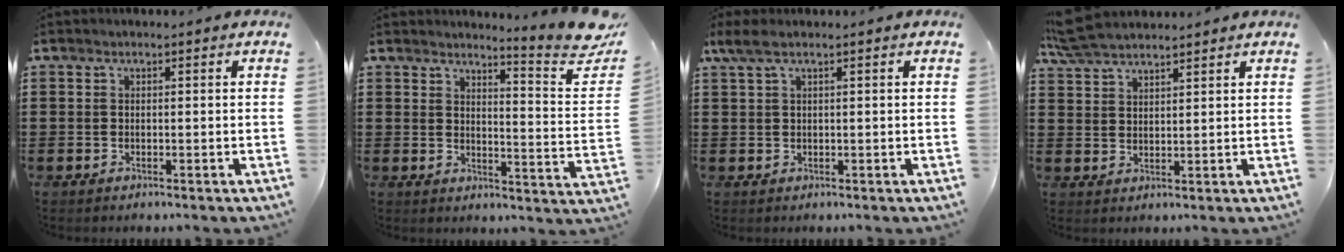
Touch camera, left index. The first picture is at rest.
{"total": 5.5, "force": [4.9, -0.4, 2.6], "torque": [-0.047, -0.048, 0.075]}
{"total": 1.8, "force": [0.6, 0.3, 1.7], "torque": [-0.042, -0.002, 0.007]}
{"total": 5.0, "force": [4.5, 0.9, 1.9], "torque": [-0.051, -0.006, 0.085]}